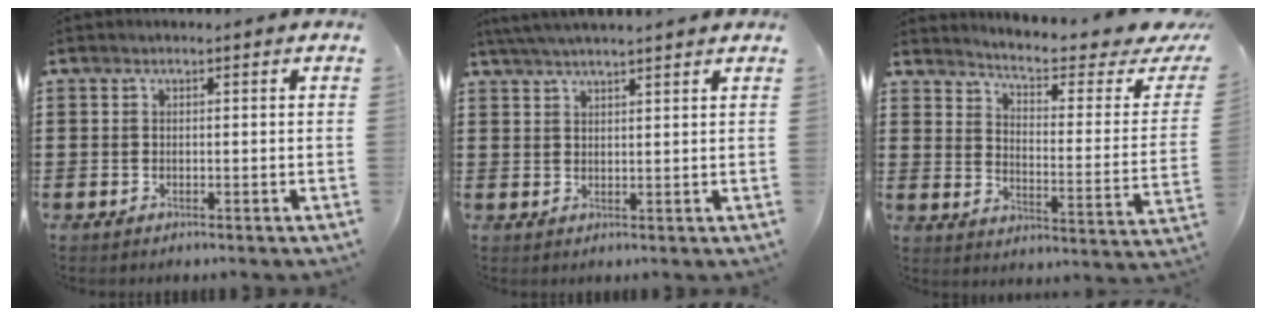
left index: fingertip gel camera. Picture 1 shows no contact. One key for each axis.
{"total": 3.5, "fx": 3.2, "fy": -0.3, "fz": 1.3, "tx": -0.035, "ty": -0.004, "tz": 0.059}
{"total": 4.7, "fx": 3.9, "fy": 0.1, "fz": 2.7, "tx": -0.063, "ty": -0.036, "tz": 0.057}